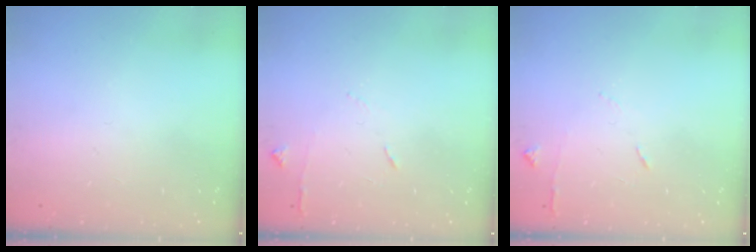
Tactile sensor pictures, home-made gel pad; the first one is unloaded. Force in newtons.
{"total": 6.2, "press": 6.1, "slide": 0.8}
{"total": 6.2, "press": 6.1, "slide": 0.8}